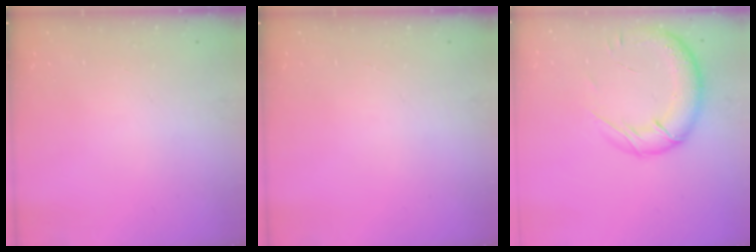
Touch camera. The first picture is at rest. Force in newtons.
{"total": 0.0}
{"total": 18.0, "press": 17.4, "slide": 4.4}